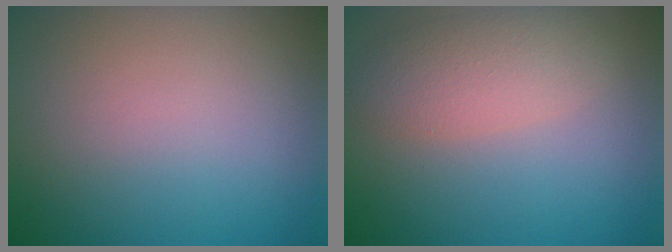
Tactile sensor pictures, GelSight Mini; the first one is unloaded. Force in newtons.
{"total": 3.6, "press": 3.6, "slide": 0.2}